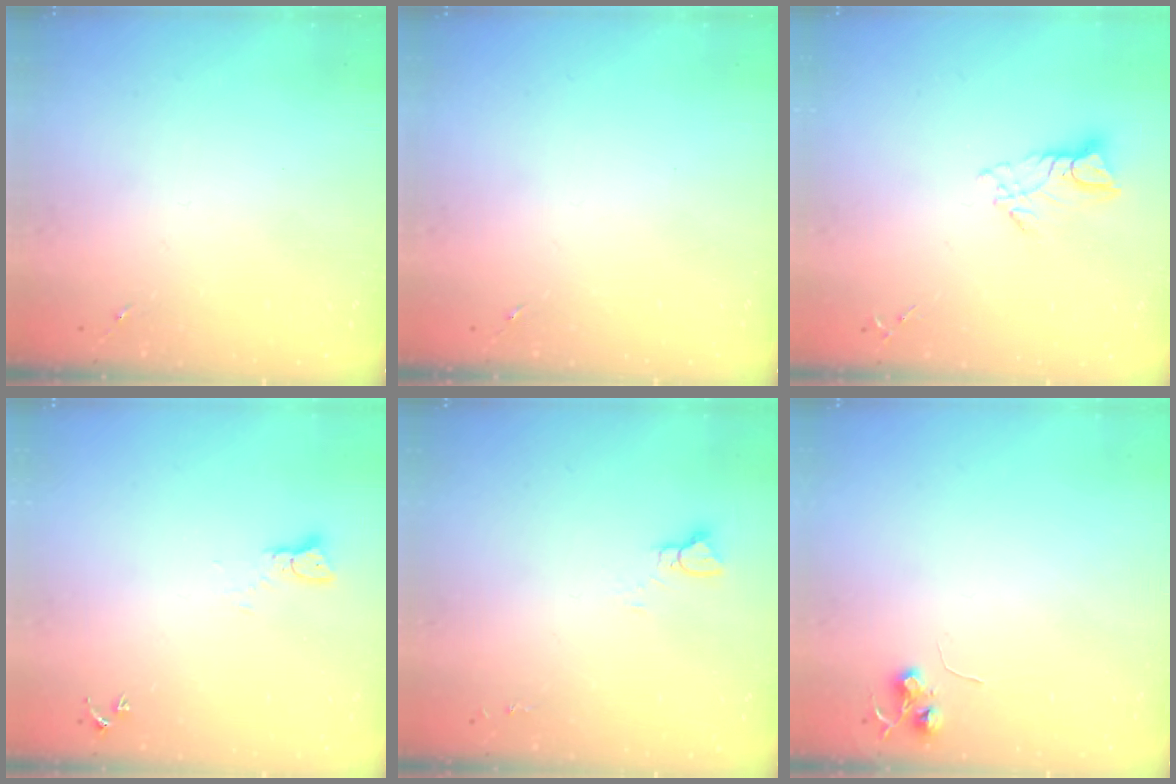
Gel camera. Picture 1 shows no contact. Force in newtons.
{"total": 0.0}
{"total": 8.4, "press": 8.4, "slide": 0.9}
{"total": 3.2, "press": 3.2, "slide": 0.1}
{"total": 3.6, "press": 3.6, "slide": 0.3}
{"total": 6.0, "press": 6.0, "slide": 0.5}